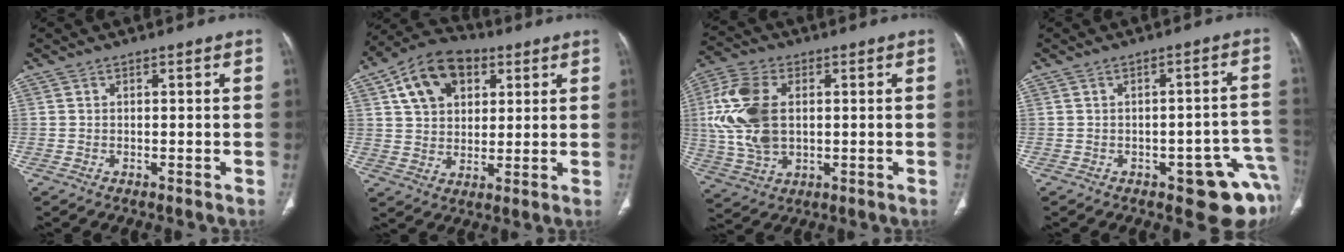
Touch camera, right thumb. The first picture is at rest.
{"total": 13.7, "force": [5.7, 9.2, 8.4], "torque": [-0.120, -0.001, 0.094]}
{"total": 14.6, "force": [1.9, 9.1, 11.2], "torque": [-0.241, 0.004, 0.040]}
{"total": 10.7, "force": [-4.9, 4.2, 8.5], "torque": [-0.064, 0.027, -0.055]}